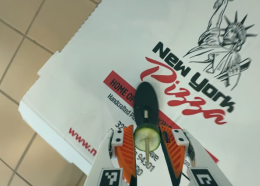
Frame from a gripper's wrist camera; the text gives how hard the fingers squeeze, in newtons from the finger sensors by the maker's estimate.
{"total": 6.9, "left": 7.1, "right": 6.7}